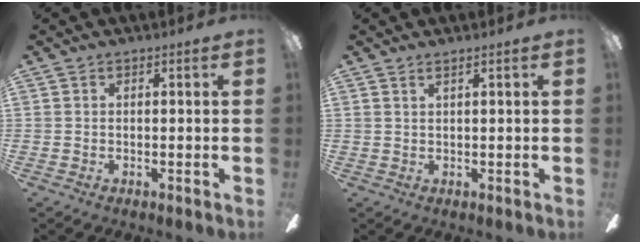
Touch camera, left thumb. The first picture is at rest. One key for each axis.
{"total": 1.2, "fx": 1.1, "fy": 0.0, "fz": 0.6, "tx": -0.014, "ty": 0.000, "tz": 0.020}